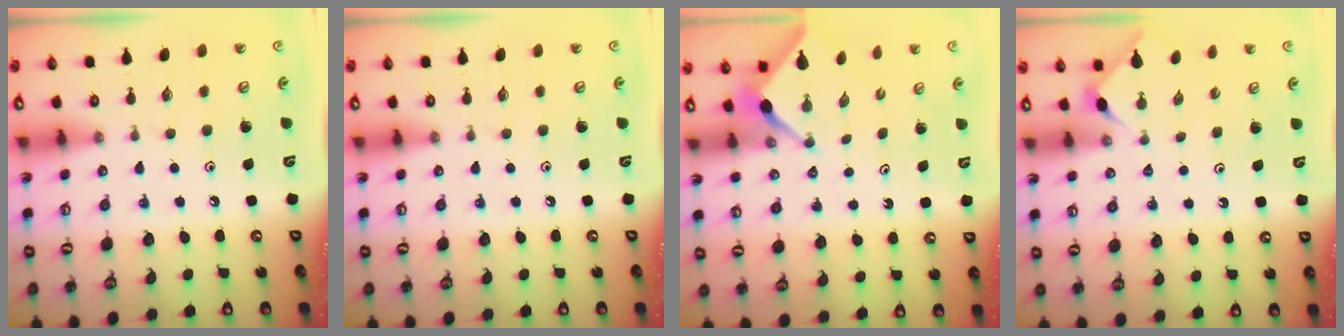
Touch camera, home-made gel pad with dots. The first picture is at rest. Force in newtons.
{"total": 0.0}
{"total": 2.5, "press": 2.5, "slide": 0.3}
{"total": 2.7, "press": 2.7, "slide": 0.5}